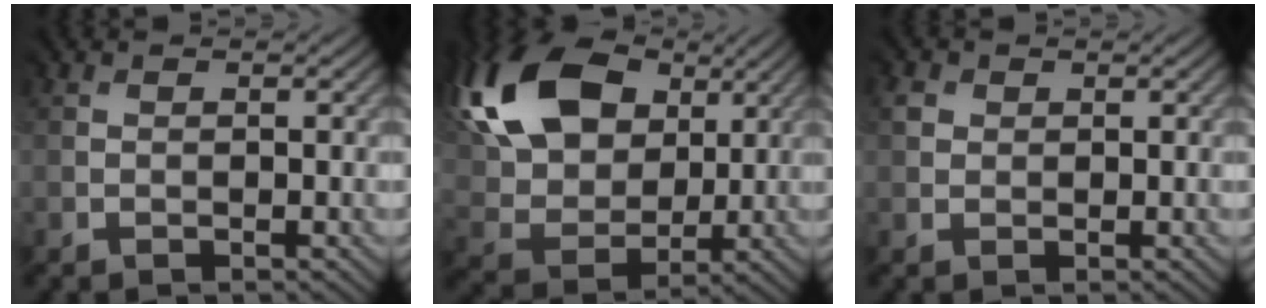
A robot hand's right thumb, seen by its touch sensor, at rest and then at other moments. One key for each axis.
{"total": 18.5, "fx": 8.1, "fy": 12.4, "fz": 11.1, "tx": -0.270, "ty": 0.052, "tz": 0.137}
{"total": 1.9, "fx": 0.8, "fy": 1.6, "fz": -0.3, "tx": 0.001, "ty": -0.004, "tz": 0.012}